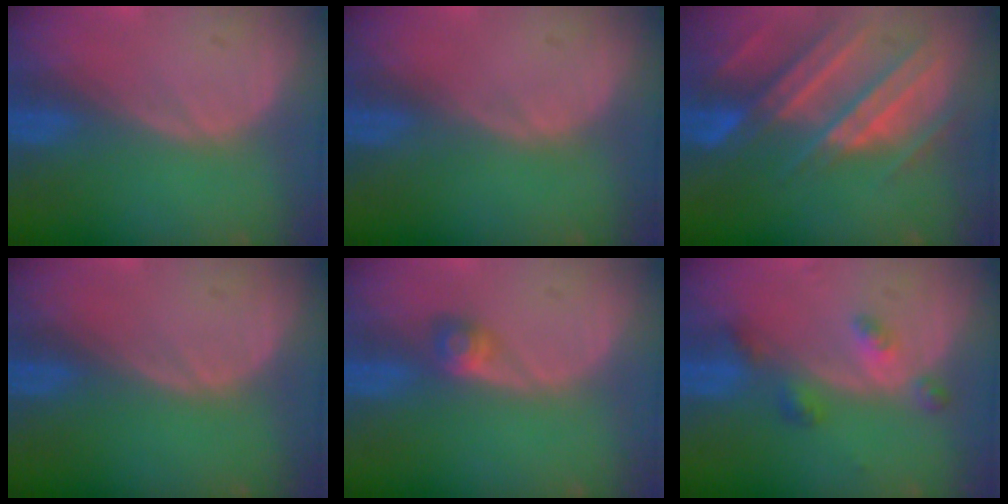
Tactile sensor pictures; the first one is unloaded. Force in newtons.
{"total": 0.0}
{"total": 11.0, "press": 9.8, "slide": 5.0}
{"total": 0.0}
{"total": 2.5, "press": 2.3, "slide": 1.0}
{"total": 4.2, "press": 3.9, "slide": 1.6}